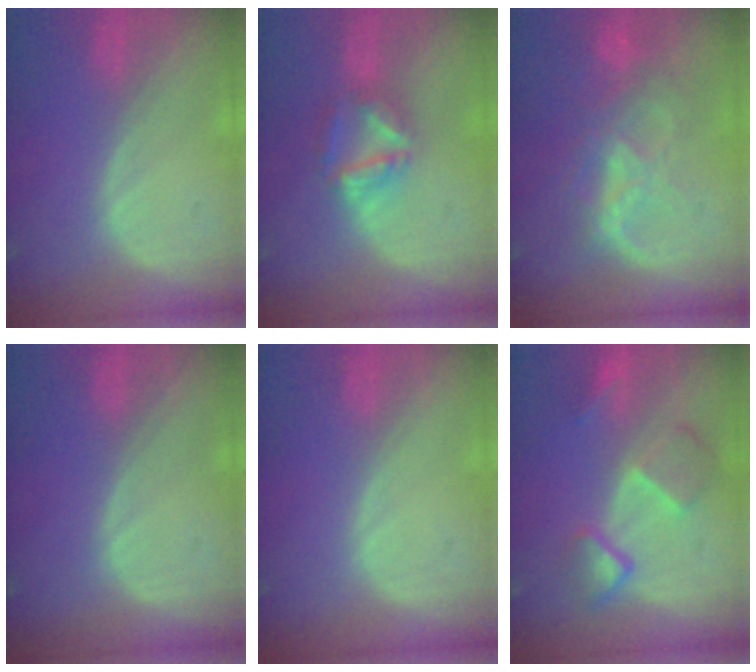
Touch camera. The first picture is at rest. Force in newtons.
{"total": 6.0, "press": 5.9, "slide": 1.0}
{"total": 8.9, "press": 7.5, "slide": 4.8}
{"total": 0.0}
{"total": 0.0}
{"total": 7.6, "press": 6.7, "slide": 3.5}